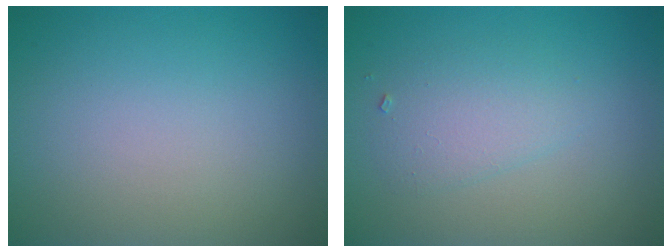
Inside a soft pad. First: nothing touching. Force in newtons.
{"total": 2.3, "press": 2.3, "slide": 0.2}